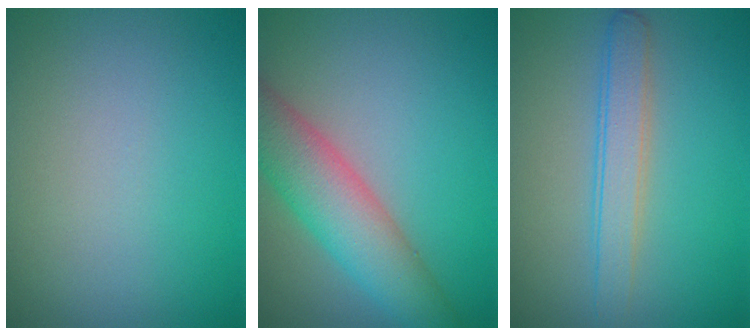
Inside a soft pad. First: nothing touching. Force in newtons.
{"total": 6.3, "press": 6.3, "slide": 0.2}
{"total": 2.7, "press": 2.7, "slide": 0.1}